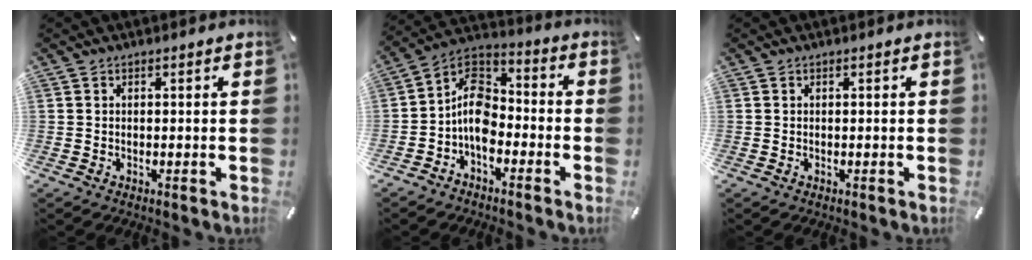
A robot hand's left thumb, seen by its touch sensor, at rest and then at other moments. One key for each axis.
{"total": 10.0, "fx": -4.1, "fy": 6.8, "fz": 6.1, "tx": -0.131, "ty": 0.016, "tz": -0.077}
{"total": 0.0}